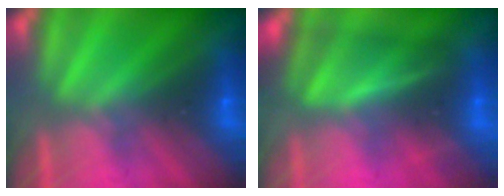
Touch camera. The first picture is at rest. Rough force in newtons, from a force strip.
{"total": 4.4}